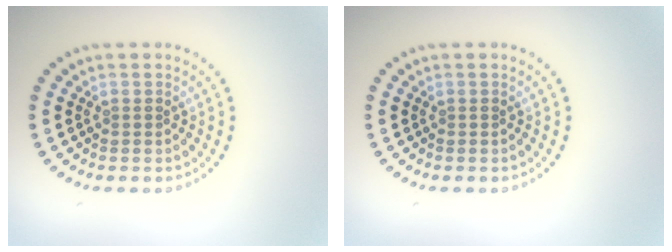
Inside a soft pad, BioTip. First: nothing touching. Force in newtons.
{"total": 0.0}